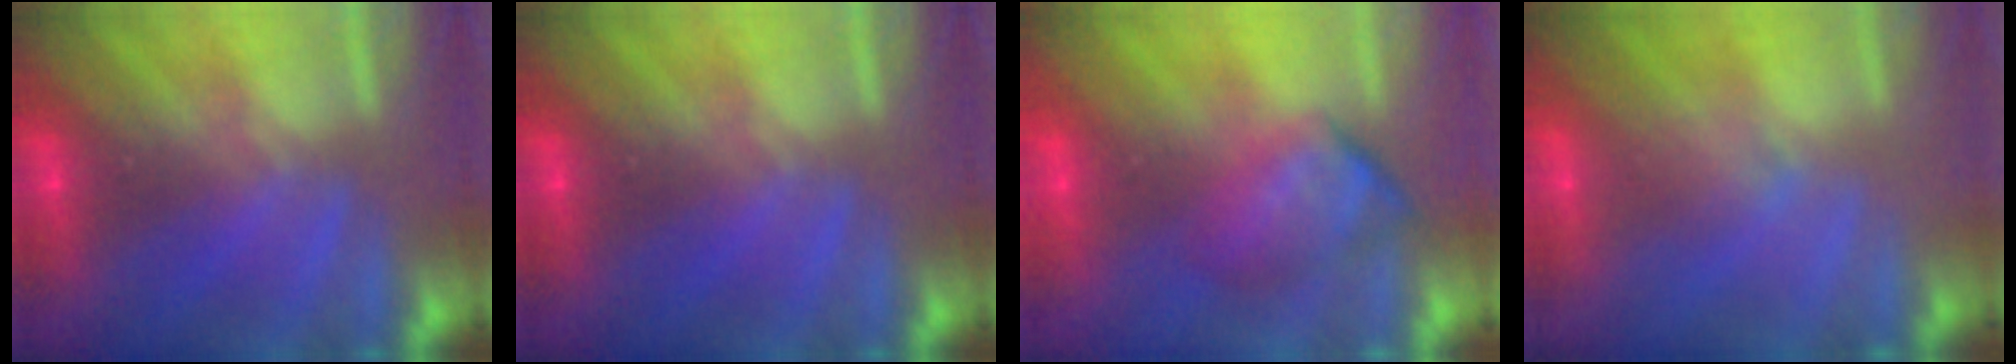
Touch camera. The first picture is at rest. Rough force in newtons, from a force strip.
{"total": 0.0}
{"total": 4.4}
{"total": 2.9}